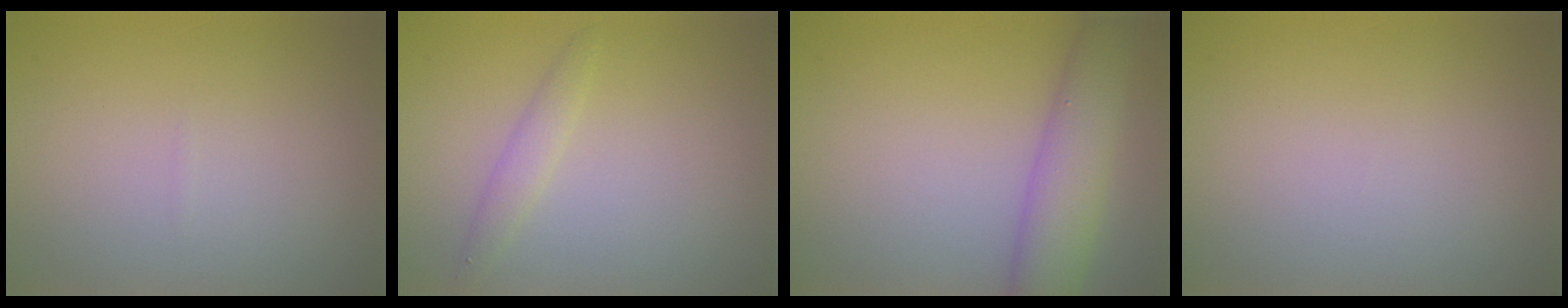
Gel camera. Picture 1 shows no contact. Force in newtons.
{"total": 1.4, "press": 1.4, "slide": 0.0}
{"total": 5.1, "press": 5.1, "slide": 0.2}
{"total": 0.0}